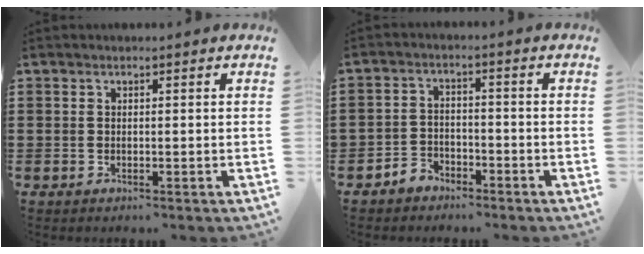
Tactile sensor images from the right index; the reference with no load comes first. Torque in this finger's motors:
{"motor_torque": [0.72, -0.15, 0.83, 0.21]}